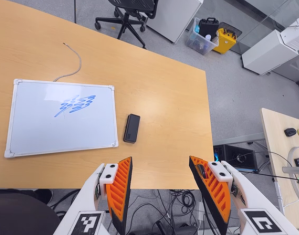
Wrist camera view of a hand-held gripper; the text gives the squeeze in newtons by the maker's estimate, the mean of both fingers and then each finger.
{"total": 0.0}